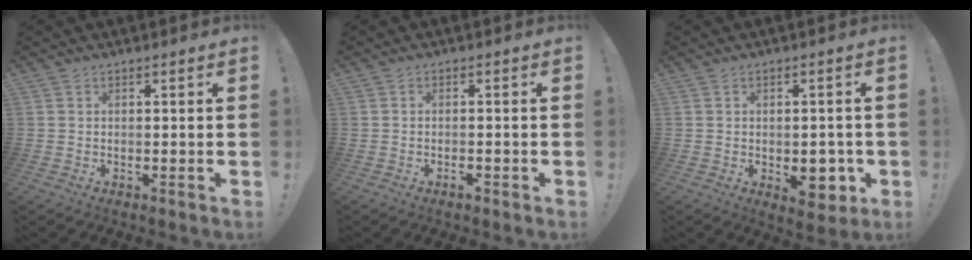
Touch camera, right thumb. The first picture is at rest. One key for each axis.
{"total": 1.7, "fx": -1.1, "fy": 0.4, "fz": 1.2, "tx": -0.011, "ty": 0.000, "tz": -0.020}
{"total": 8.6, "fx": -2.1, "fy": 5.6, "fz": 6.2, "tx": -0.055, "ty": 0.005, "tz": -0.025}